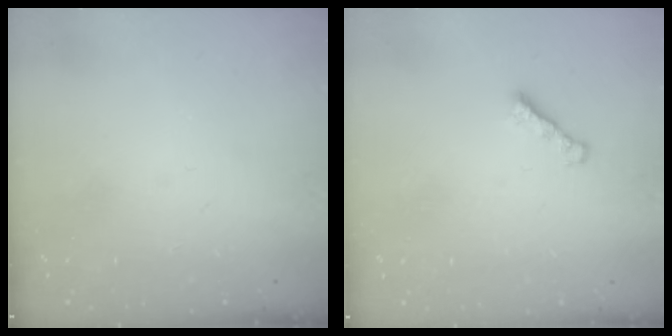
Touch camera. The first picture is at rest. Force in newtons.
{"total": 1.8, "press": 1.7, "slide": 0.6}